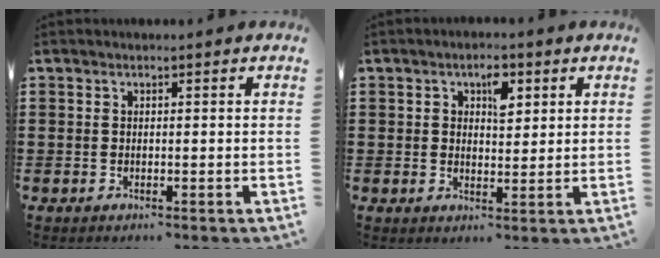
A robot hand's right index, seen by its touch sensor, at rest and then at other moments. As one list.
[{"total": 3.7, "force": [1.6, 1.9, 2.8], "torque": [-0.044, 0.005, 0.023]}]